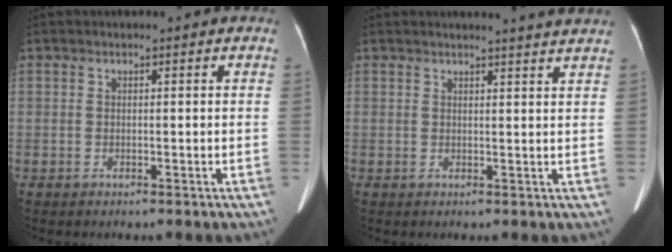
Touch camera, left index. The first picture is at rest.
{"total": 6.8, "force": [6.4, -1.0, 2.1], "torque": [-0.022, -0.026, 0.052]}